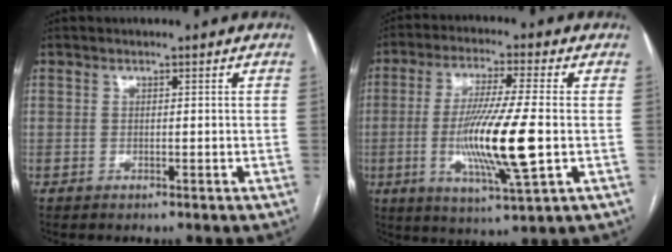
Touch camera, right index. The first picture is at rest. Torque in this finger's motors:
{"motor_torque": [1.51, 0.63, 0.51, 0.21]}